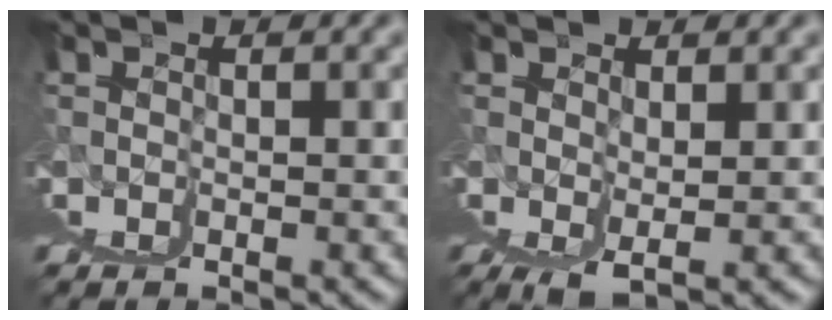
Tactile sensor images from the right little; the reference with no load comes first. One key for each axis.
{"total": 3.6, "fx": 2.9, "fy": -1.8, "fz": 1.1, "tx": -0.002, "ty": 0.015, "tz": 0.051}